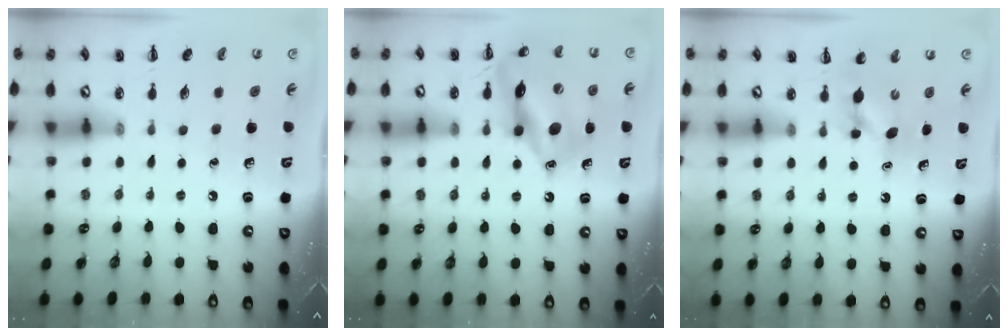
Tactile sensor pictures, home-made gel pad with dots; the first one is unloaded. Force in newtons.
{"total": 16.5, "press": 16.5, "slide": 1.5}
{"total": 4.4, "press": 4.3, "slide": 1.0}